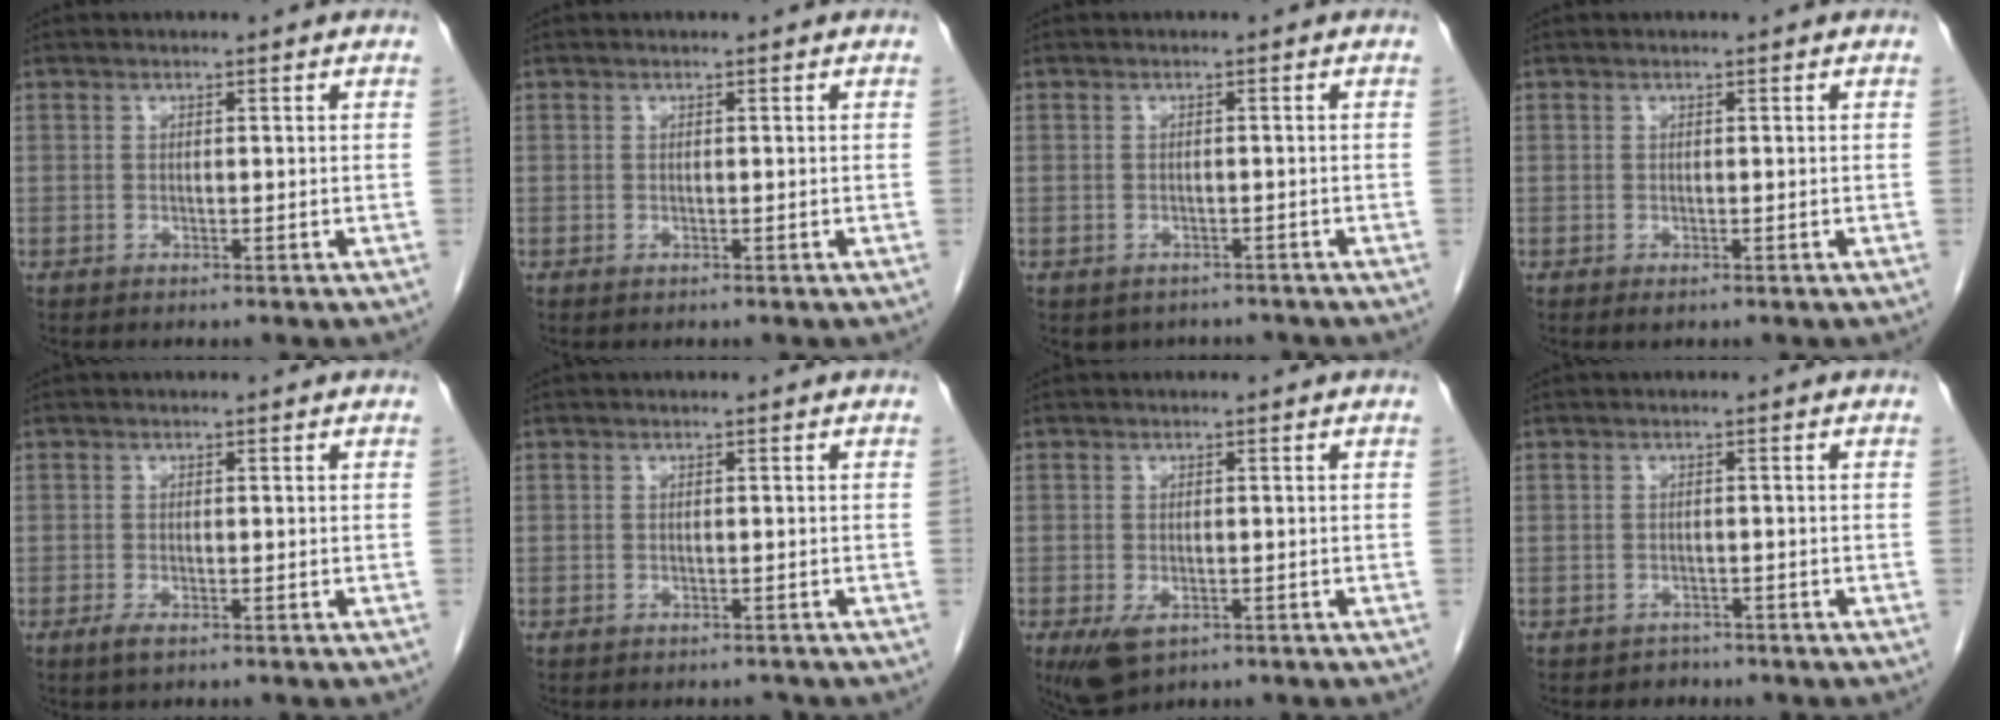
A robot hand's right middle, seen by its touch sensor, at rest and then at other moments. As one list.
[{"total": 0.0}, {"total": 4.2, "force": [-3.5, 2.2, 0.5], "torque": [-0.001, 0.007, -0.041]}, {"total": 0.6, "force": [-0.2, 0.2, 0.4], "torque": [-0.005, -0.002, 0.000]}, {"total": 1.5, "force": [-0.9, 0.4, 1.2], "torque": [-0.027, -0.003, -0.014]}, {"total": 1.2, "force": [-1.1, 0.6, 0.1], "torque": [-0.001, 0.001, -0.015]}, {"total": 4.2, "force": [-2.0, 2.3, 3.0], "torque": [-0.061, -0.010, -0.025]}, {"total": 1.8, "force": [-1.3, 1.1, -0.3], "torque": [-0.004, 0.004, -0.023]}]